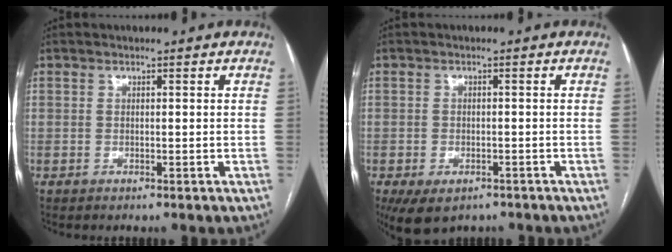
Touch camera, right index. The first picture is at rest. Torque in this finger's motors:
{"motor_torque": [1.12, -1.01, 0.36, 0.05]}